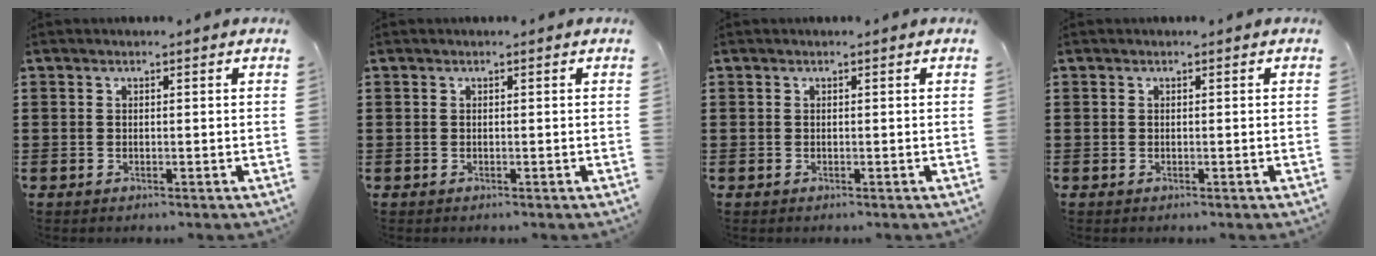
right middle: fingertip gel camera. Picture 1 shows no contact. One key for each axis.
{"total": 0.0}
{"total": 0.0}
{"total": 0.0}